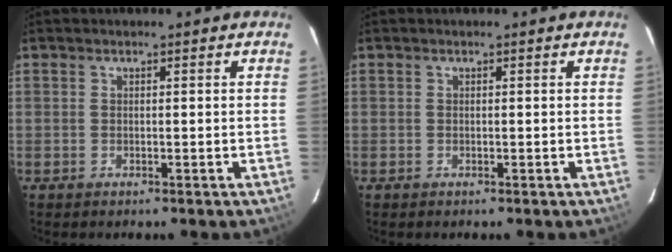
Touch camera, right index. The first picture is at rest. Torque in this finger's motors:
{"motor_torque": [0.05, 0.08, 0.00, 0.00]}